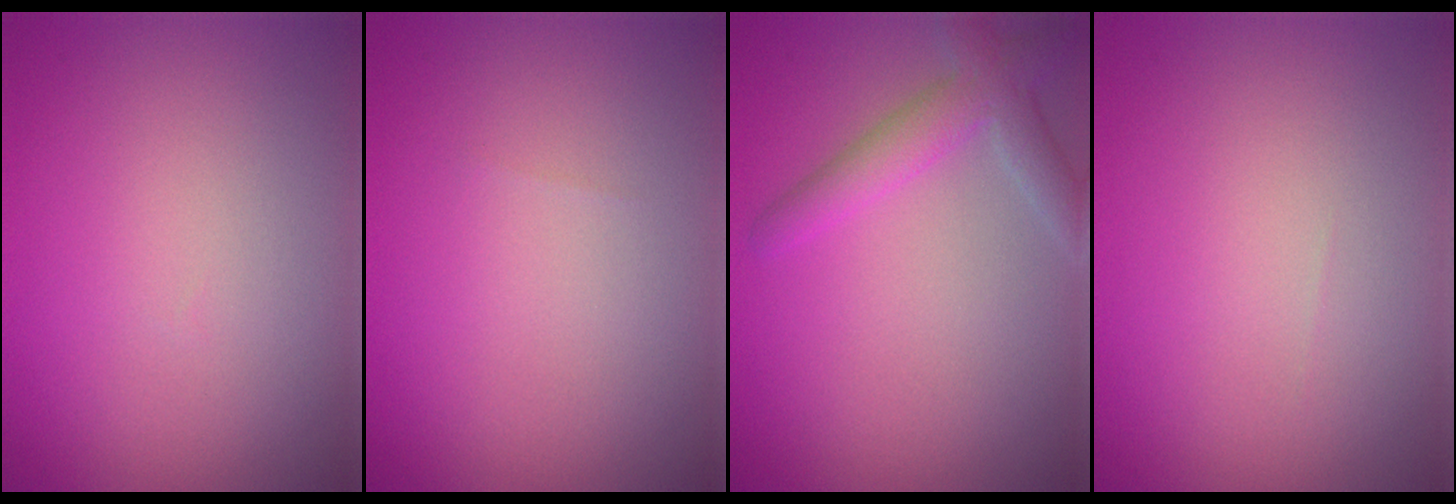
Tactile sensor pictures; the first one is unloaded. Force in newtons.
{"total": 0.0}
{"total": 3.2, "press": 3.2, "slide": 0.2}
{"total": 0.0}